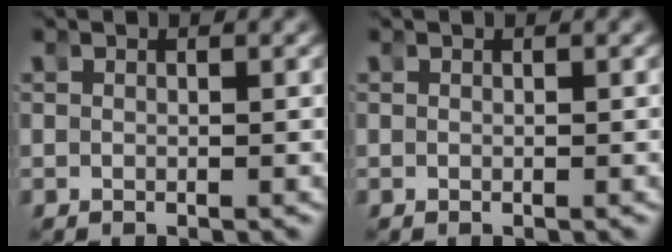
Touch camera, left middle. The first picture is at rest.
{"total": 0.0}